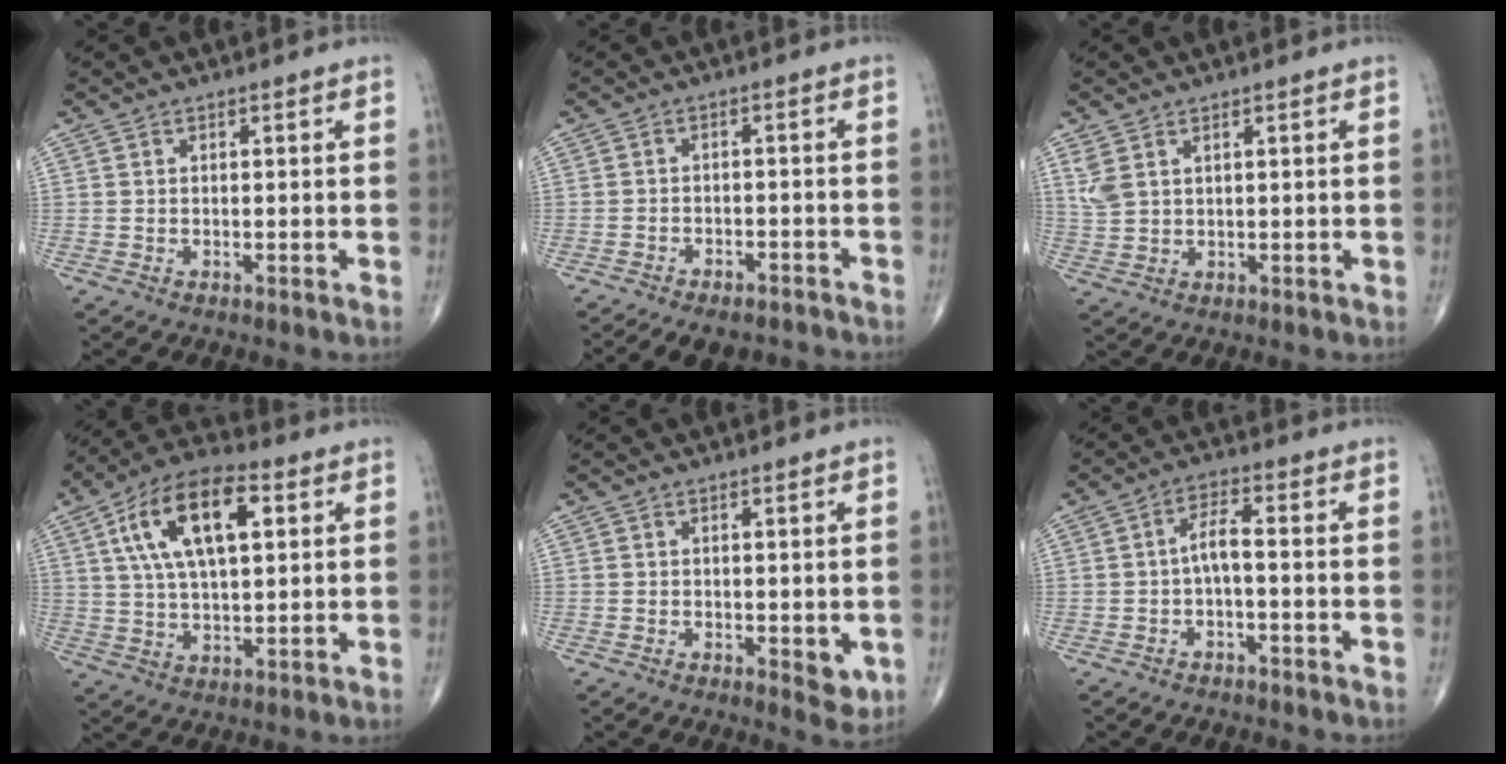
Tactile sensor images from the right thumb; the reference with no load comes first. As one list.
[{"total": 10.2, "force": [-8.7, 4.1, 3.3], "torque": [-0.047, 0.041, -0.113]}, {"total": 3.5, "force": [1.9, 1.9, 2.4], "torque": [-0.051, -0.001, 0.049]}, {"total": 16.3, "force": [5.1, 7.5, 13.5], "torque": [-0.239, 0.011, 0.087]}, {"total": 3.4, "force": [-0.5, 1.5, 3.0], "torque": [-0.024, -0.008, -0.004]}, {"total": 3.6, "force": [-1.0, 0.9, 3.4], "torque": [-0.061, 0.023, -0.020]}]